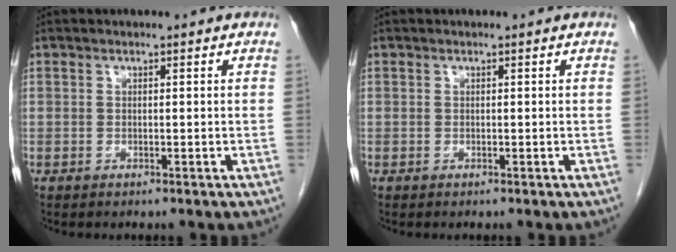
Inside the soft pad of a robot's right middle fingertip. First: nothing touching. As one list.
[{"total": 0.0}]